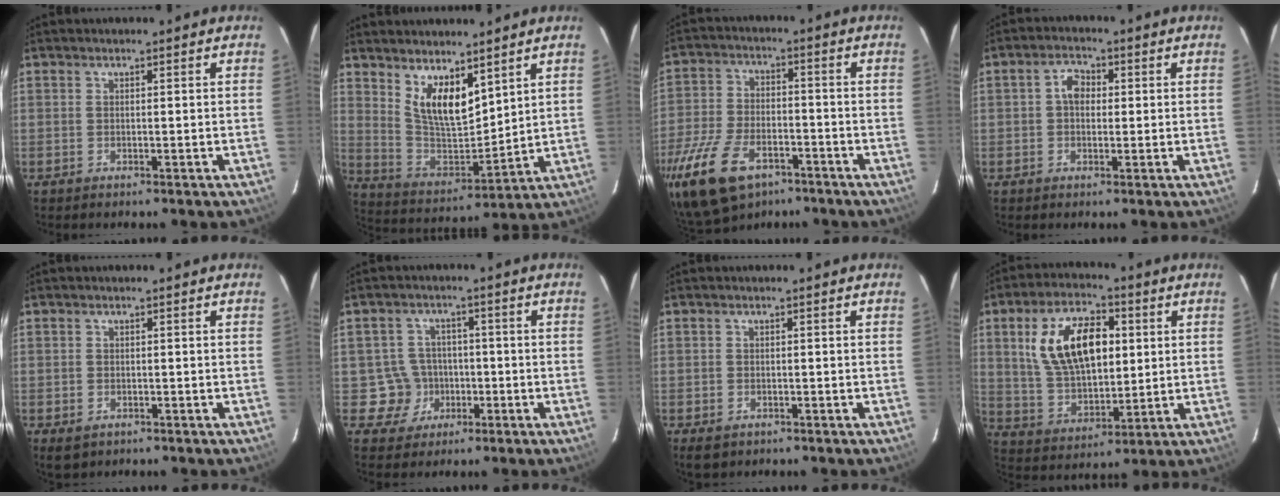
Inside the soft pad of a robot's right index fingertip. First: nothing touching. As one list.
[{"total": 11.0, "force": [6.7, 4.7, 7.5], "torque": [-0.135, -0.012, 0.139]}, {"total": 21.1, "force": [-12.7, 11.5, 12.4], "torque": [-0.292, -0.031, -0.222]}, {"total": 3.6, "force": [0.3, 2.8, 2.3], "torque": [-0.041, 0.014, 0.003]}, {"total": 2.6, "force": [-1.2, 2.0, 1.1], "torque": [-0.021, -0.003, -0.013]}, {"total": 6.2, "force": [-1.7, 5.9, 0.0], "torque": [-0.012, 0.026, -0.021]}, {"total": 2.8, "force": [-1.6, 2.0, 1.2], "torque": [-0.025, -0.003, -0.021]}, {"total": 16.3, "force": [4.0, 8.9, 13.0], "torque": [-0.246, 0.017, 0.084]}]